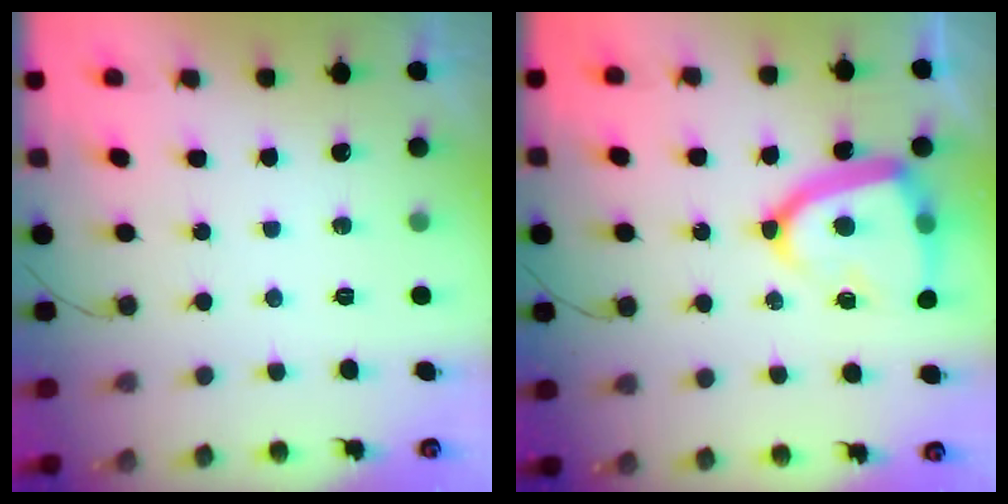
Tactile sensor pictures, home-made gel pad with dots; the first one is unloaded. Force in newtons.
{"total": 16.9, "press": 16.8, "slide": 1.5}